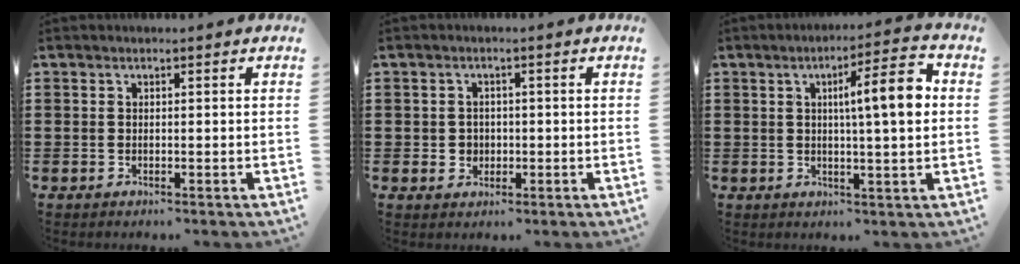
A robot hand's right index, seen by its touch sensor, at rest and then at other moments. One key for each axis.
{"total": 2.1, "fx": -0.2, "fy": 2.0, "fz": 0.6, "tx": -0.018, "ty": 0.007, "tz": -0.009}
{"total": 8.4, "fx": 1.6, "fy": 0.8, "fz": 8.2, "tx": -0.132, "ty": -0.010, "tz": 0.015}